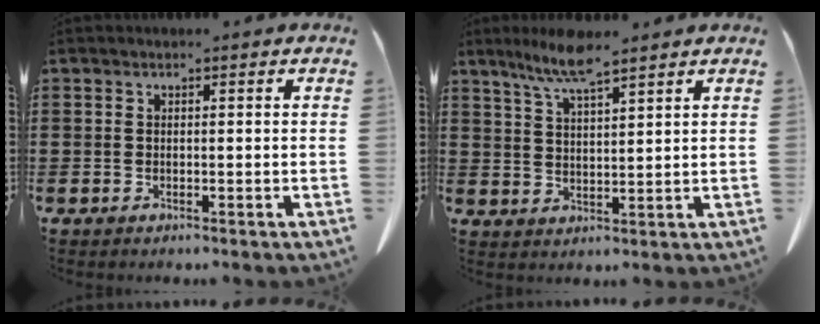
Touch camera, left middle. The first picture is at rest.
{"total": 6.5, "force": [4.9, 0.7, 4.3], "torque": [-0.096, -0.007, 0.086]}